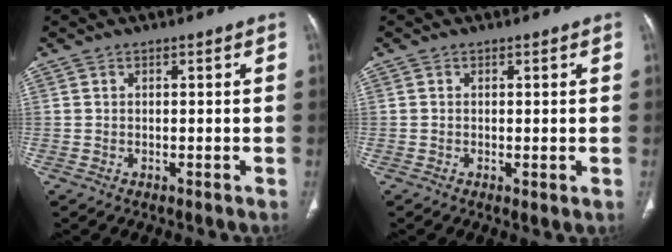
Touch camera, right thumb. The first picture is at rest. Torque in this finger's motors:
{"motor_torque": [-0.08, -0.02, -0.19, 0.05, -0.08]}